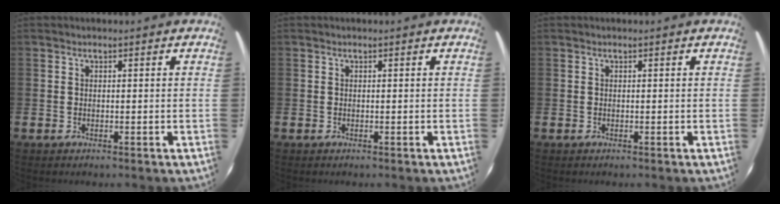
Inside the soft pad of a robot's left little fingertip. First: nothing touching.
{"total": 0.0}
{"total": 0.0}